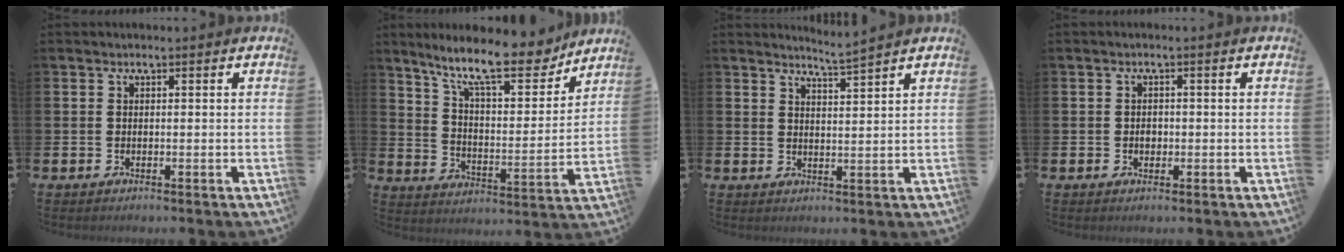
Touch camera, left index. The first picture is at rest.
{"total": 12.7, "force": [10.6, 2.9, 6.3], "torque": [-0.131, -0.062, 0.180]}
{"total": 4.0, "force": [3.9, -0.8, 0.2], "torque": [-0.008, -0.025, 0.068]}
{"total": 1.4, "force": [-0.1, 1.1, 0.8], "torque": [-0.001, 0.001, -0.007]}